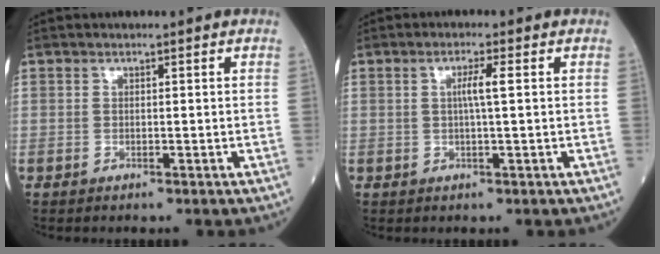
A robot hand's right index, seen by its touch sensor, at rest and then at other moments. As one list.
[{"total": 2.7, "force": [0.4, -0.3, 2.6], "torque": [-0.049, 0.000, 0.004]}]